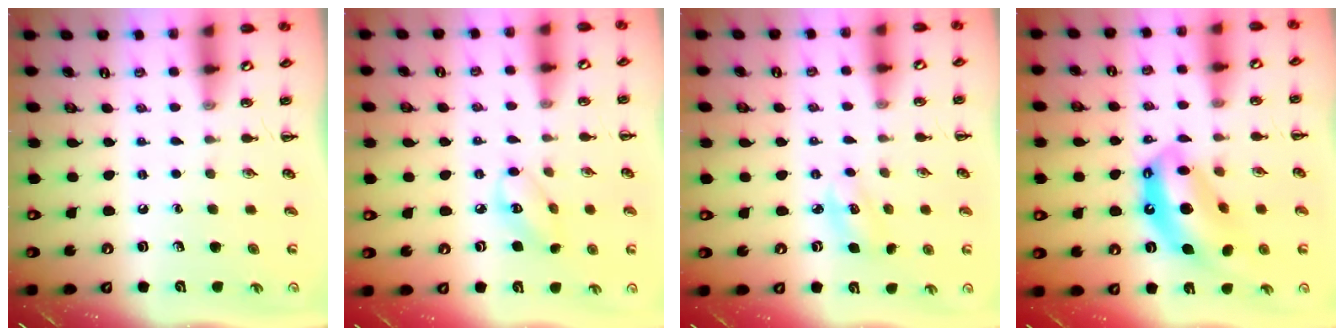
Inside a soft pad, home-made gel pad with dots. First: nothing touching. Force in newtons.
{"total": 5.1, "press": 5.1, "slide": 0.6}
{"total": 4.9, "press": 4.8, "slide": 1.2}
{"total": 14.1, "press": 13.5, "slide": 4.0}